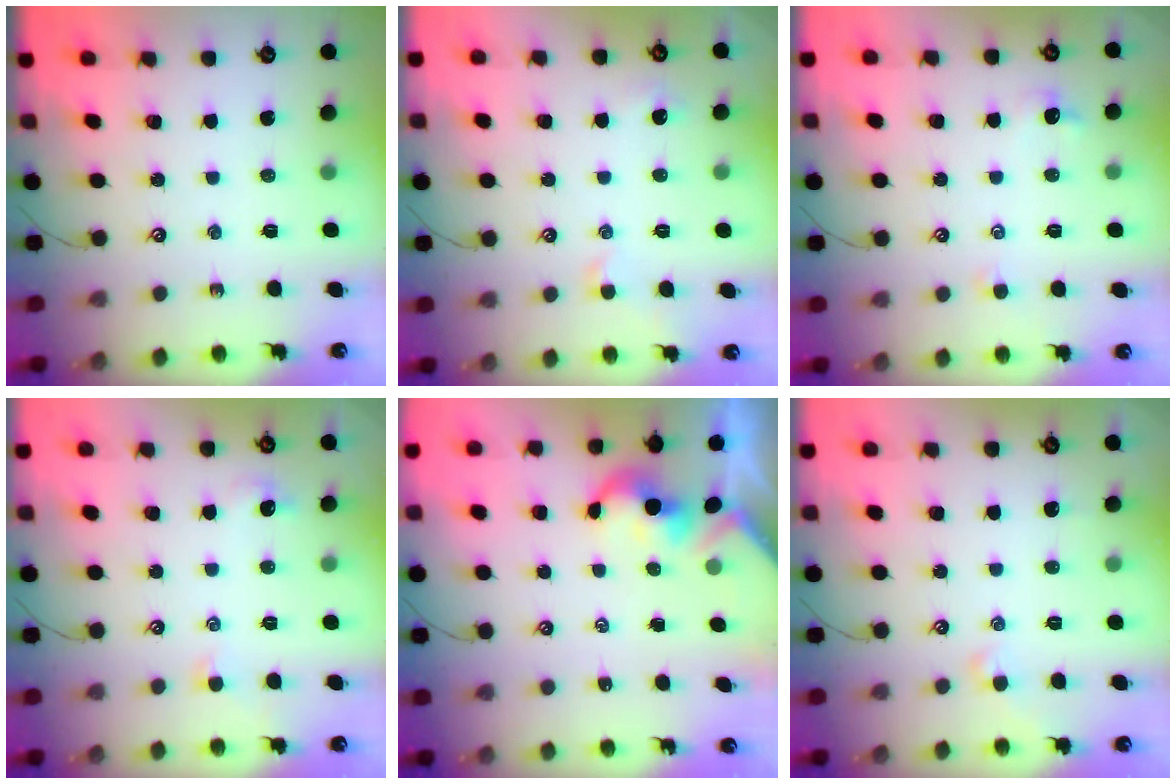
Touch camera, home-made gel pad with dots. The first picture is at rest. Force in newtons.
{"total": 1.1, "press": 1.0, "slide": 0.5}
{"total": 1.0, "press": 0.8, "slide": 0.5}
{"total": 0.7, "press": 0.1, "slide": 0.7}
{"total": 2.0, "press": 2.0, "slide": 0.4}
{"total": 0.8, "press": 0.6, "slide": 0.6}